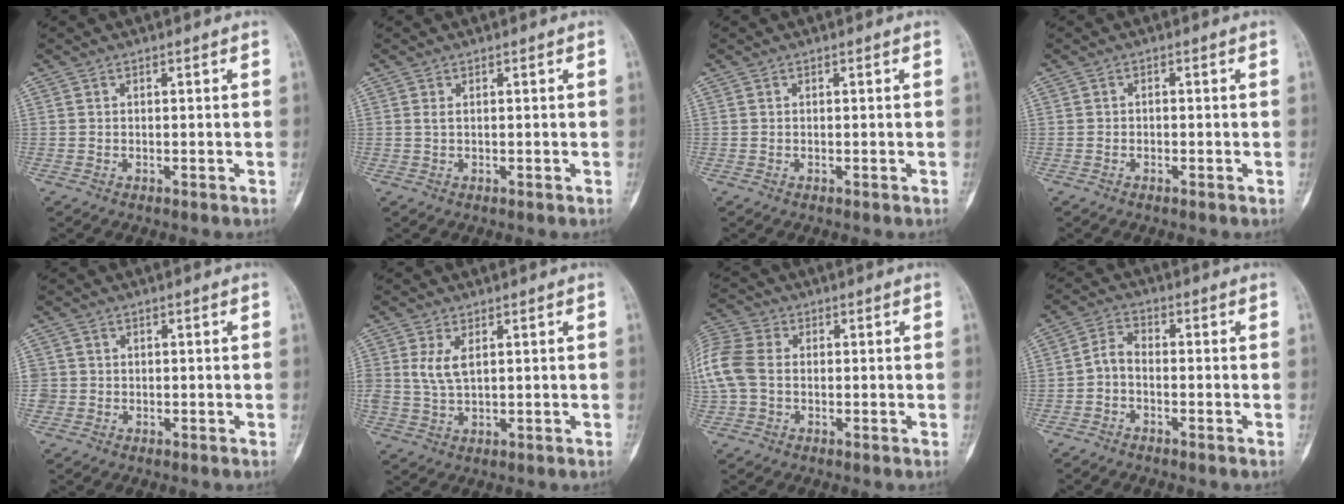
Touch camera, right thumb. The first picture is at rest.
{"total": 0.6, "force": [0.1, 0.0, 0.6], "torque": [-0.019, 0.003, 0.002]}
{"total": 0.0}
{"total": 0.5, "force": [-0.3, 0.4, 0.3], "torque": [-0.001, 0.002, -0.010]}
{"total": 1.8, "force": [-0.2, 1.7, 0.4], "torque": [0.004, 0.005, -0.004]}
{"total": 4.4, "force": [1.2, 1.9, 3.7], "torque": [-0.083, -0.002, 0.031]}
{"total": 12.5, "force": [0.2, 9.4, 8.2], "torque": [-0.219, 0.024, 0.002]}
{"total": 3.5, "force": [-1.4, 1.9, 2.6], "torque": [-0.048, 0.019, -0.037]}